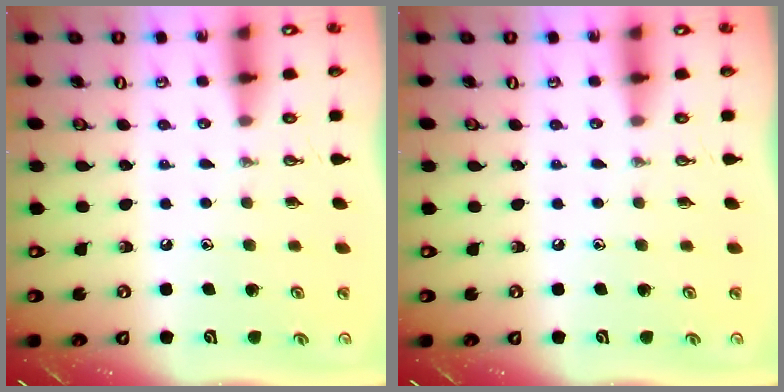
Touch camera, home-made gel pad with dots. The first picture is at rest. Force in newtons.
{"total": 0.0}